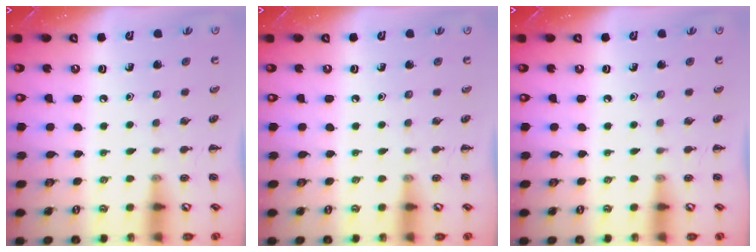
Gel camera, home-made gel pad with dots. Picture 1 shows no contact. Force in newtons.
{"total": 0.0}
{"total": 0.0}